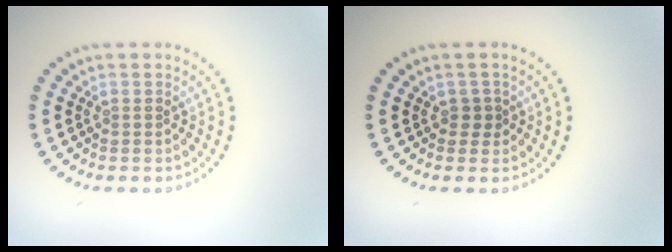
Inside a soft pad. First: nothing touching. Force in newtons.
{"total": 1.1, "press": 0.8, "slide": 0.7}